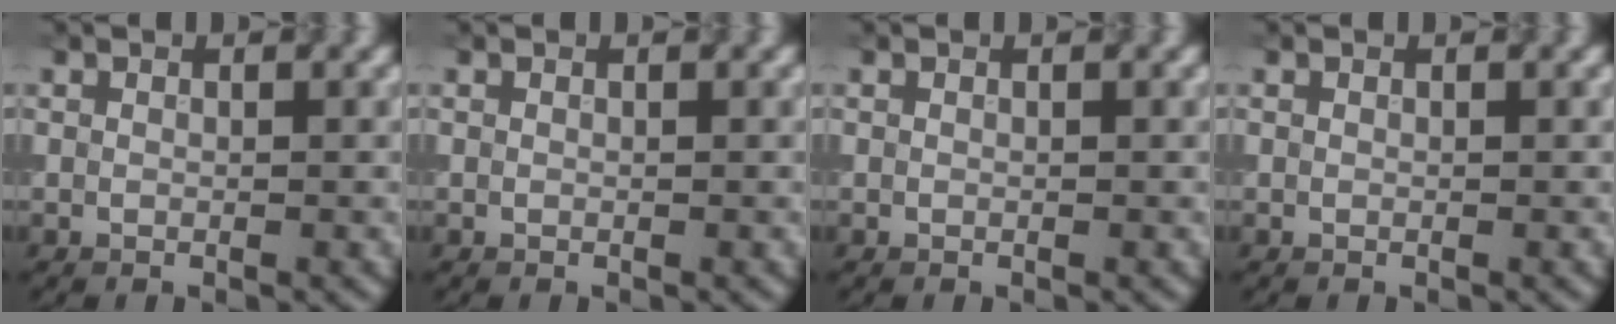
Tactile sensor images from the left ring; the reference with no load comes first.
{"total": 0.0}
{"total": 0.0}
{"total": 0.0}